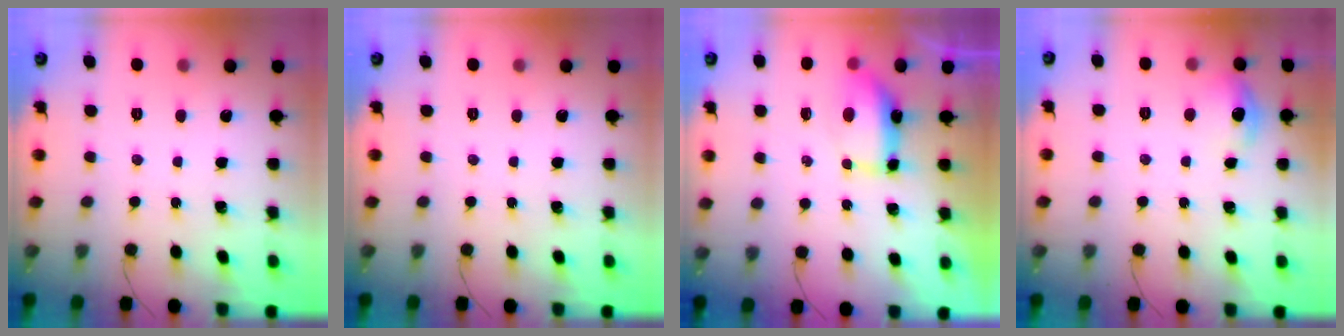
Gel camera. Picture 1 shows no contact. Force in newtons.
{"total": 0.0}
{"total": 13.8, "press": 9.3, "slide": 10.2}
{"total": 8.3, "press": 8.0, "slide": 2.0}